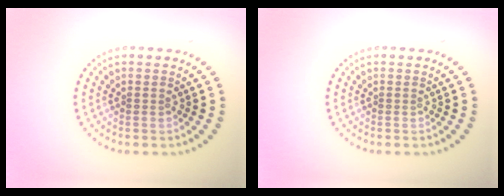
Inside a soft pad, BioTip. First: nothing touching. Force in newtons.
{"total": 0.0}